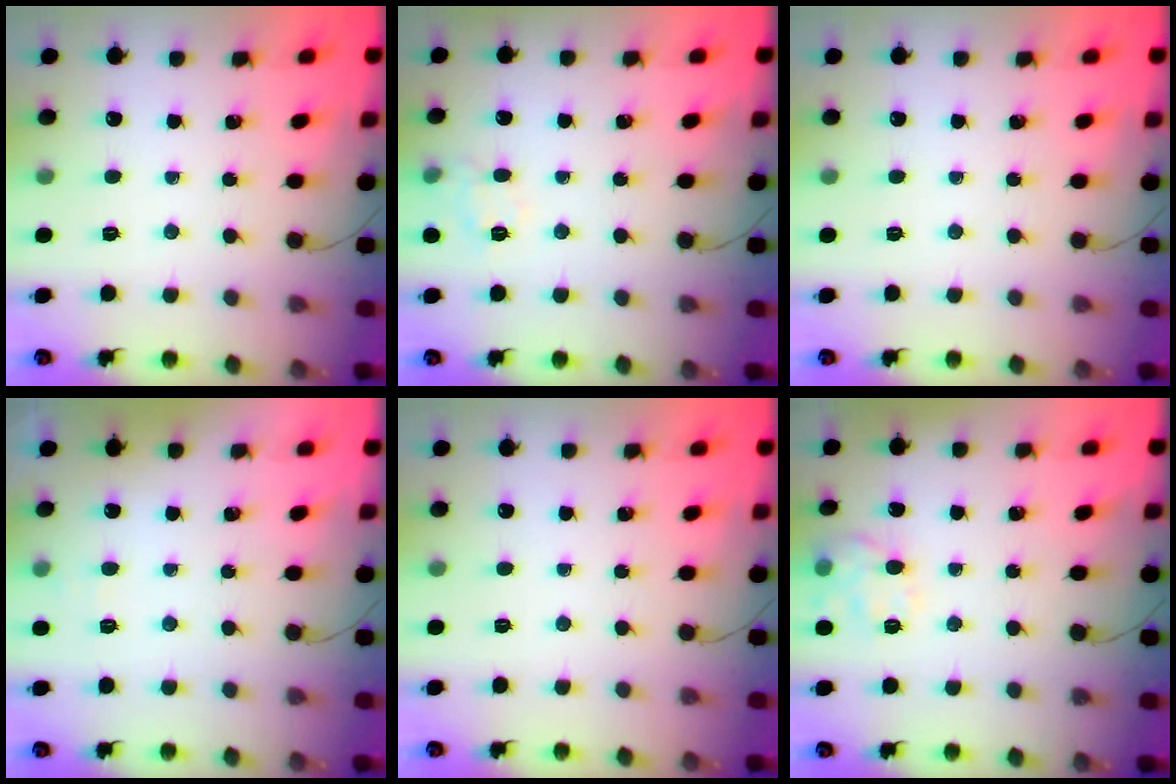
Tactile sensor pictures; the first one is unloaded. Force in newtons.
{"total": 7.4, "press": 7.3, "slide": 1.1}
{"total": 0.0}
{"total": 2.6, "press": 2.1, "slide": 1.5}
{"total": 0.0}
{"total": 7.9, "press": 7.9, "slide": 0.5}